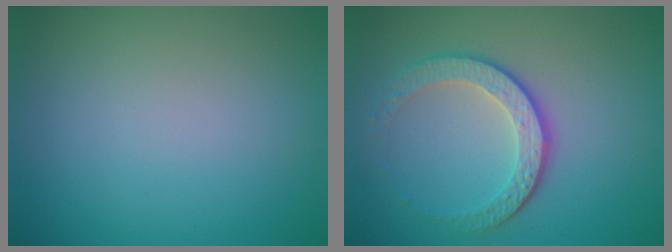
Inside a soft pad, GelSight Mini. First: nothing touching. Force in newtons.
{"total": 4.0, "press": 3.1, "slide": 2.5}